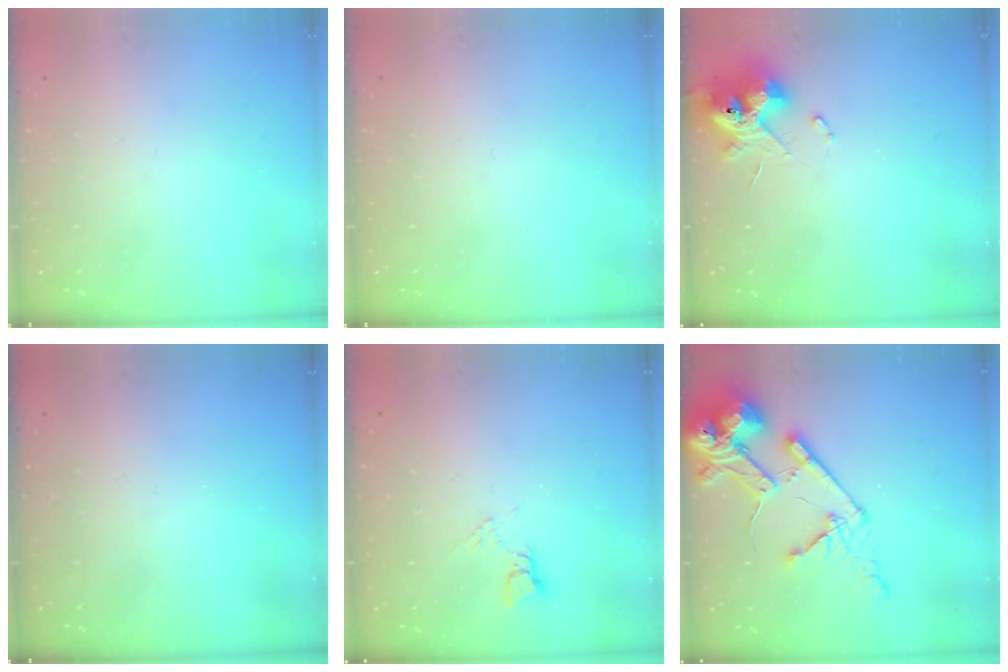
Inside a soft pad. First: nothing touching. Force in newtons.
{"total": 0.0}
{"total": 10.2, "press": 10.2, "slide": 1.0}
{"total": 0.0}
{"total": 2.5, "press": 2.5, "slide": 0.3}
{"total": 18.1, "press": 17.9, "slide": 2.2}